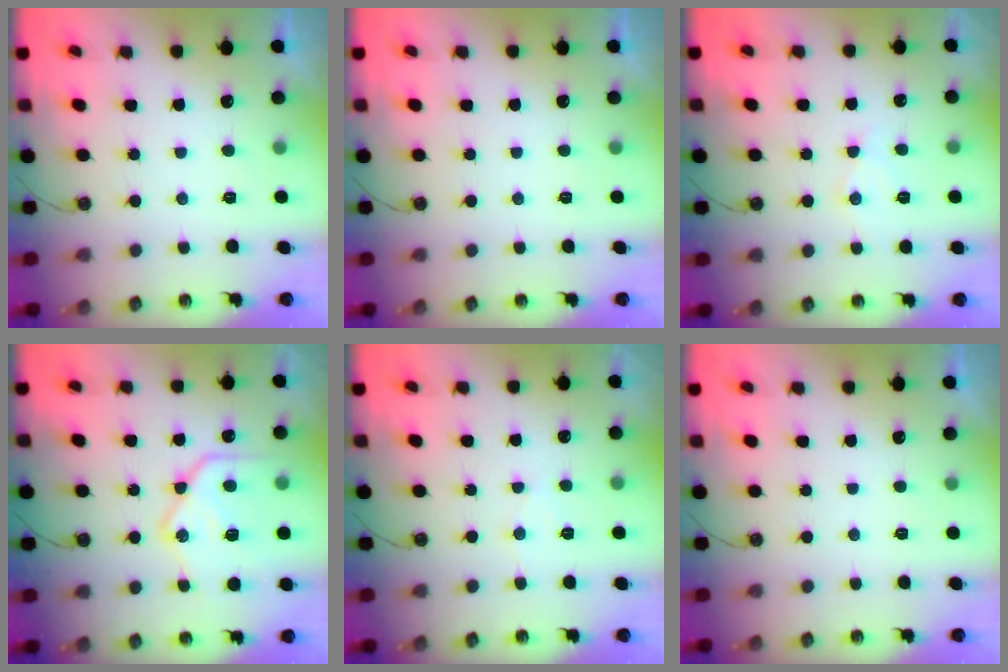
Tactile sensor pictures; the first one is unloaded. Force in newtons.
{"total": 0.0}
{"total": 8.4, "press": 8.3, "slide": 0.7}
{"total": 19.4, "press": 19.4, "slide": 1.9}
{"total": 4.9, "press": 4.9, "slide": 0.5}
{"total": 0.0}